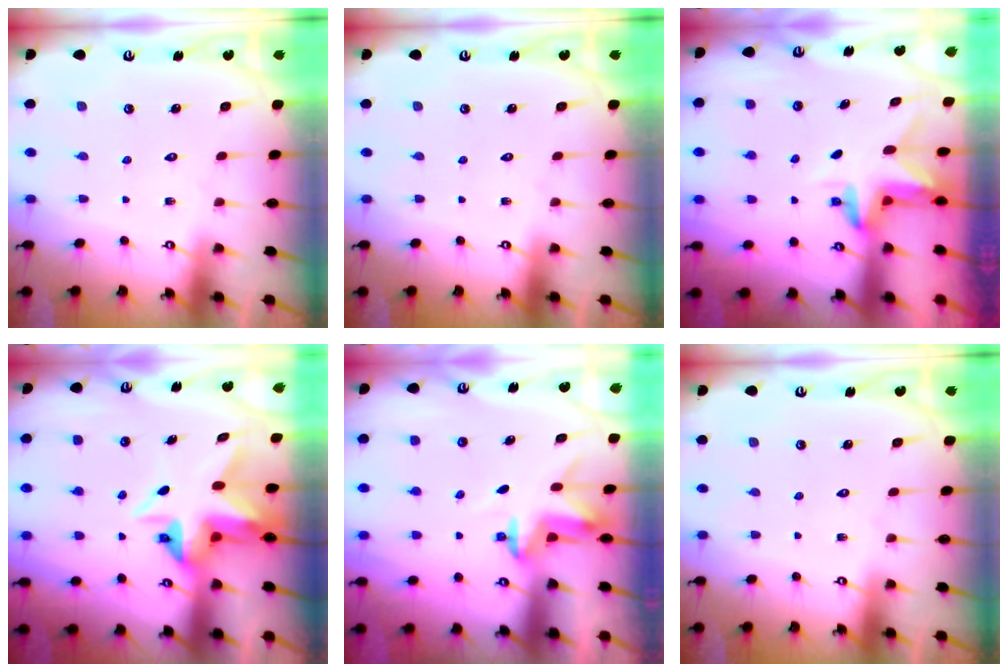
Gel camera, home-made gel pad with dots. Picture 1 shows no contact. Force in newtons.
{"total": 0.0}
{"total": 2.9, "press": 2.9, "slide": 0.2}
{"total": 6.4, "press": 6.4, "slide": 0.6}
{"total": 3.3, "press": 3.3, "slide": 0.2}
{"total": 0.0}